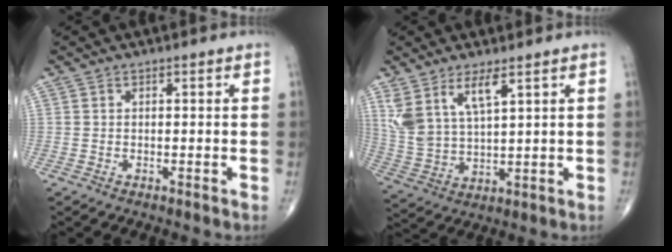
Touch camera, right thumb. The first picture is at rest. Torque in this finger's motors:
{"motor_torque": [0.09, 0.28, 1.08, 0.82, 0.20]}